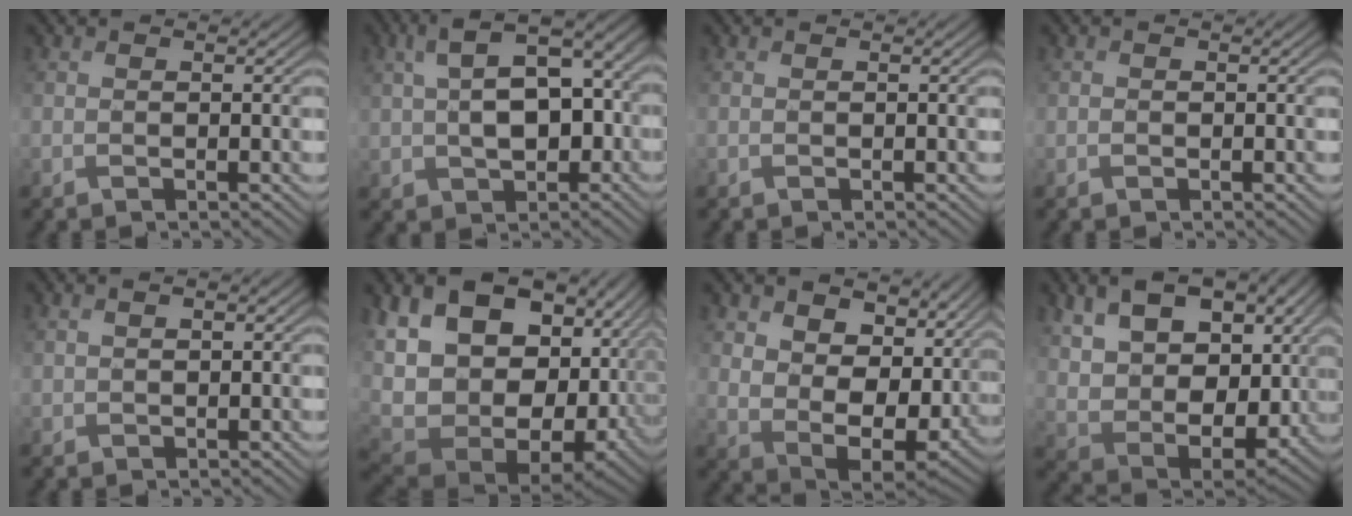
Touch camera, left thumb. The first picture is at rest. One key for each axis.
{"total": 11.0, "fx": 0.2, "fy": 7.0, "fz": 8.5, "tx": -0.163, "ty": -0.006, "tz": 0.013}
{"total": 0.0}
{"total": 0.5, "fx": -0.4, "fy": 0.4, "fz": -0.2, "tx": 0.005, "ty": -0.003, "tz": -0.006}
{"total": 1.5, "fx": 0.3, "fy": 1.0, "fz": 1.0, "tx": -0.022, "ty": 0.000, "tz": 0.010}
{"total": 19.1, "fx": 1.0, "fy": 13.4, "fz": 13.6, "tx": -0.281, "ty": -0.039, "tz": 0.080}
{"total": 12.9, "fx": 4.9, "fy": 8.7, "fz": 8.1, "tx": -0.186, "ty": -0.015, "tz": 0.090}
{"total": 12.9, "fx": 4.2, "fy": 8.5, "fz": 8.8, "tx": -0.184, "ty": -0.011, "tz": 0.075}